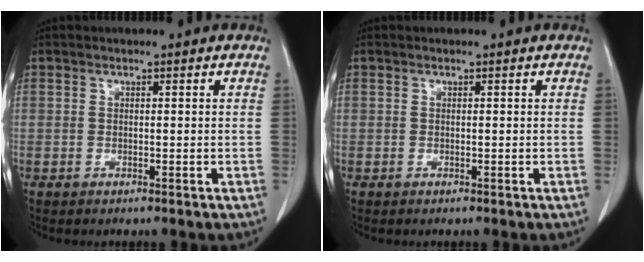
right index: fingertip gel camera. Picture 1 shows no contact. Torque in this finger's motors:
{"motor_torque": [0.00, 0.00, 0.00, 0.00]}